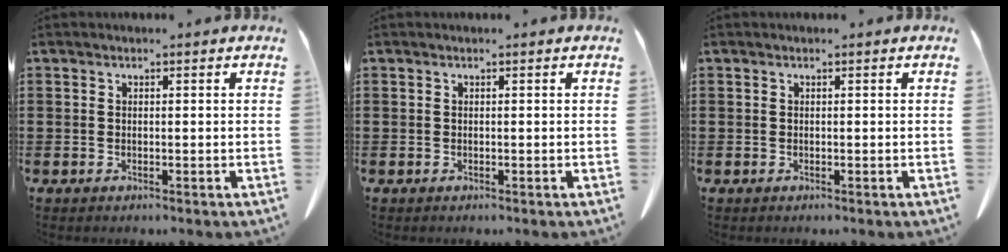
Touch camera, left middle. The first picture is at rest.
{"total": 0.0}
{"total": 0.0}